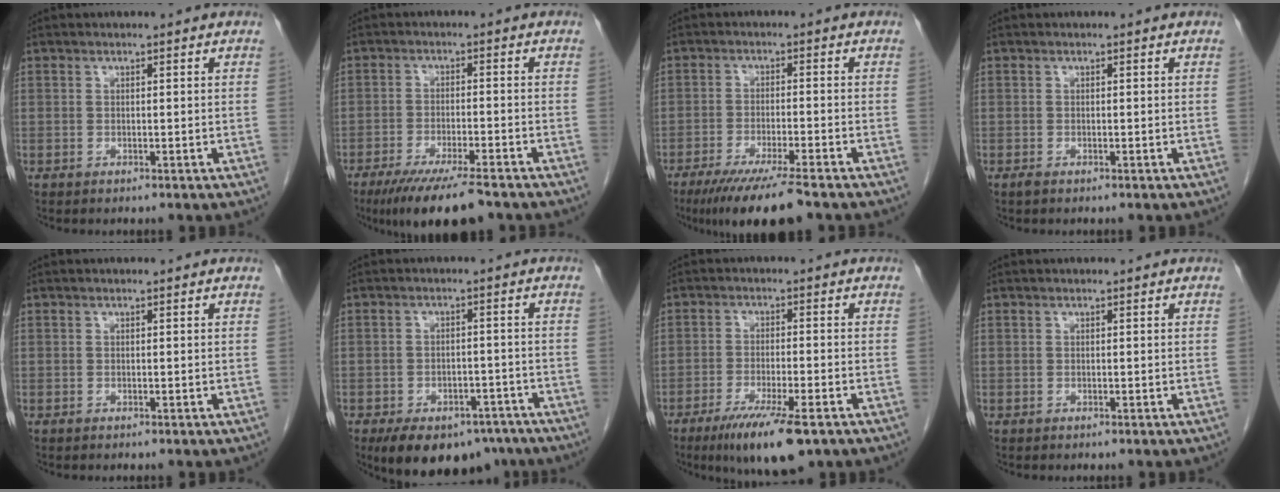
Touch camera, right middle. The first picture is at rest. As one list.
[{"total": 10.5, "force": [-8.0, 1.4, 6.7], "torque": [-0.107, -0.023, -0.128]}, {"total": 9.7, "force": [-7.2, 0.3, 6.4], "torque": [-0.102, -0.025, -0.118]}, {"total": 0.5, "force": [-0.4, 0.1, 0.3], "torque": [-0.010, -0.001, -0.006]}, {"total": 0.0}, {"total": 13.8, "force": [-9.6, 7.5, 6.5], "torque": [-0.113, 0.002, -0.130]}, {"total": 10.2, "force": [-6.5, 1.5, 7.7], "torque": [-0.130, -0.023, -0.103]}, {"total": 0.0}]